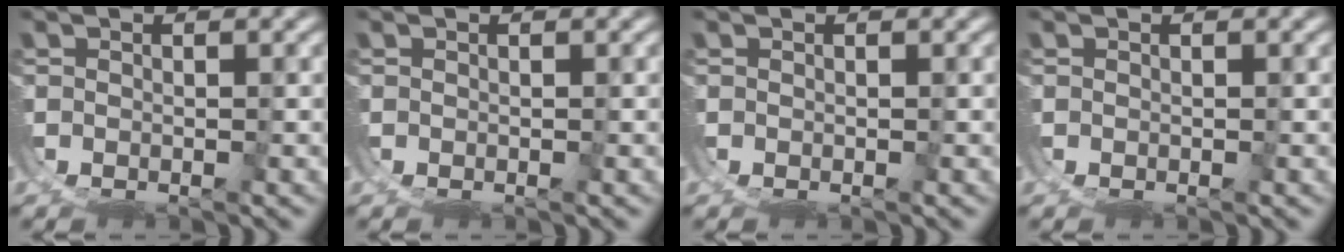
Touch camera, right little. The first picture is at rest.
{"total": 0.0}
{"total": 0.0}
{"total": 0.0}